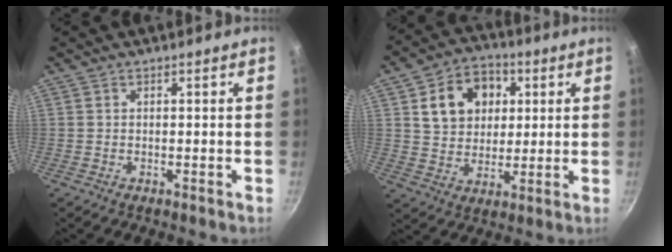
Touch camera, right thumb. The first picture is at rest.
{"total": 13.1, "force": [3.7, 10.3, 7.1], "torque": [-0.087, 0.006, 0.059]}